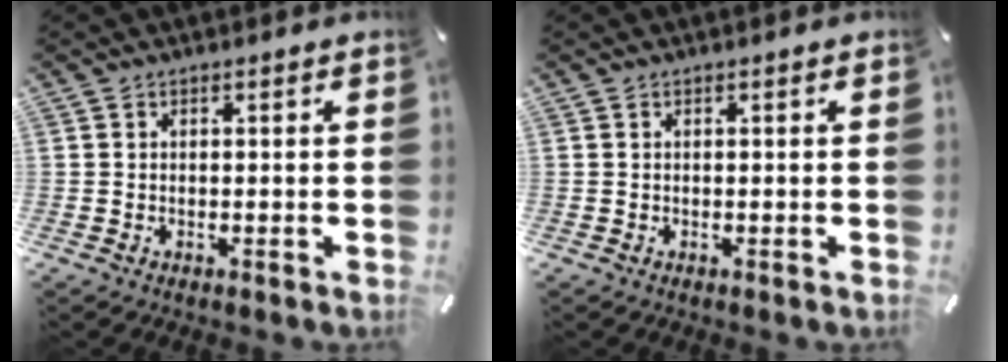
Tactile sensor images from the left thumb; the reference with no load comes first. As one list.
[{"total": 0.0}]